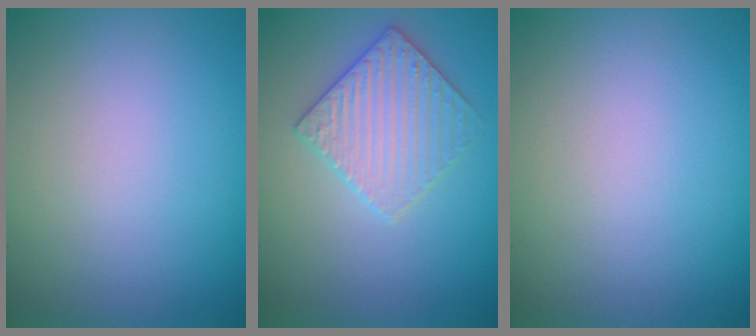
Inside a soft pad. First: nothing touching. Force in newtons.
{"total": 3.5, "press": 3.5, "slide": 0.5}
{"total": 0.0}